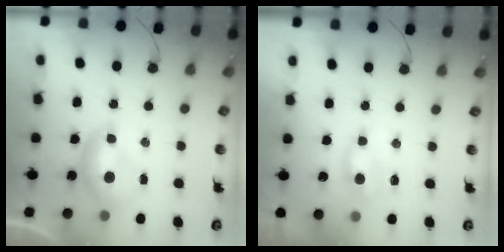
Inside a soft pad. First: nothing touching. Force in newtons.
{"total": 1.2, "press": 1.1, "slide": 0.3}